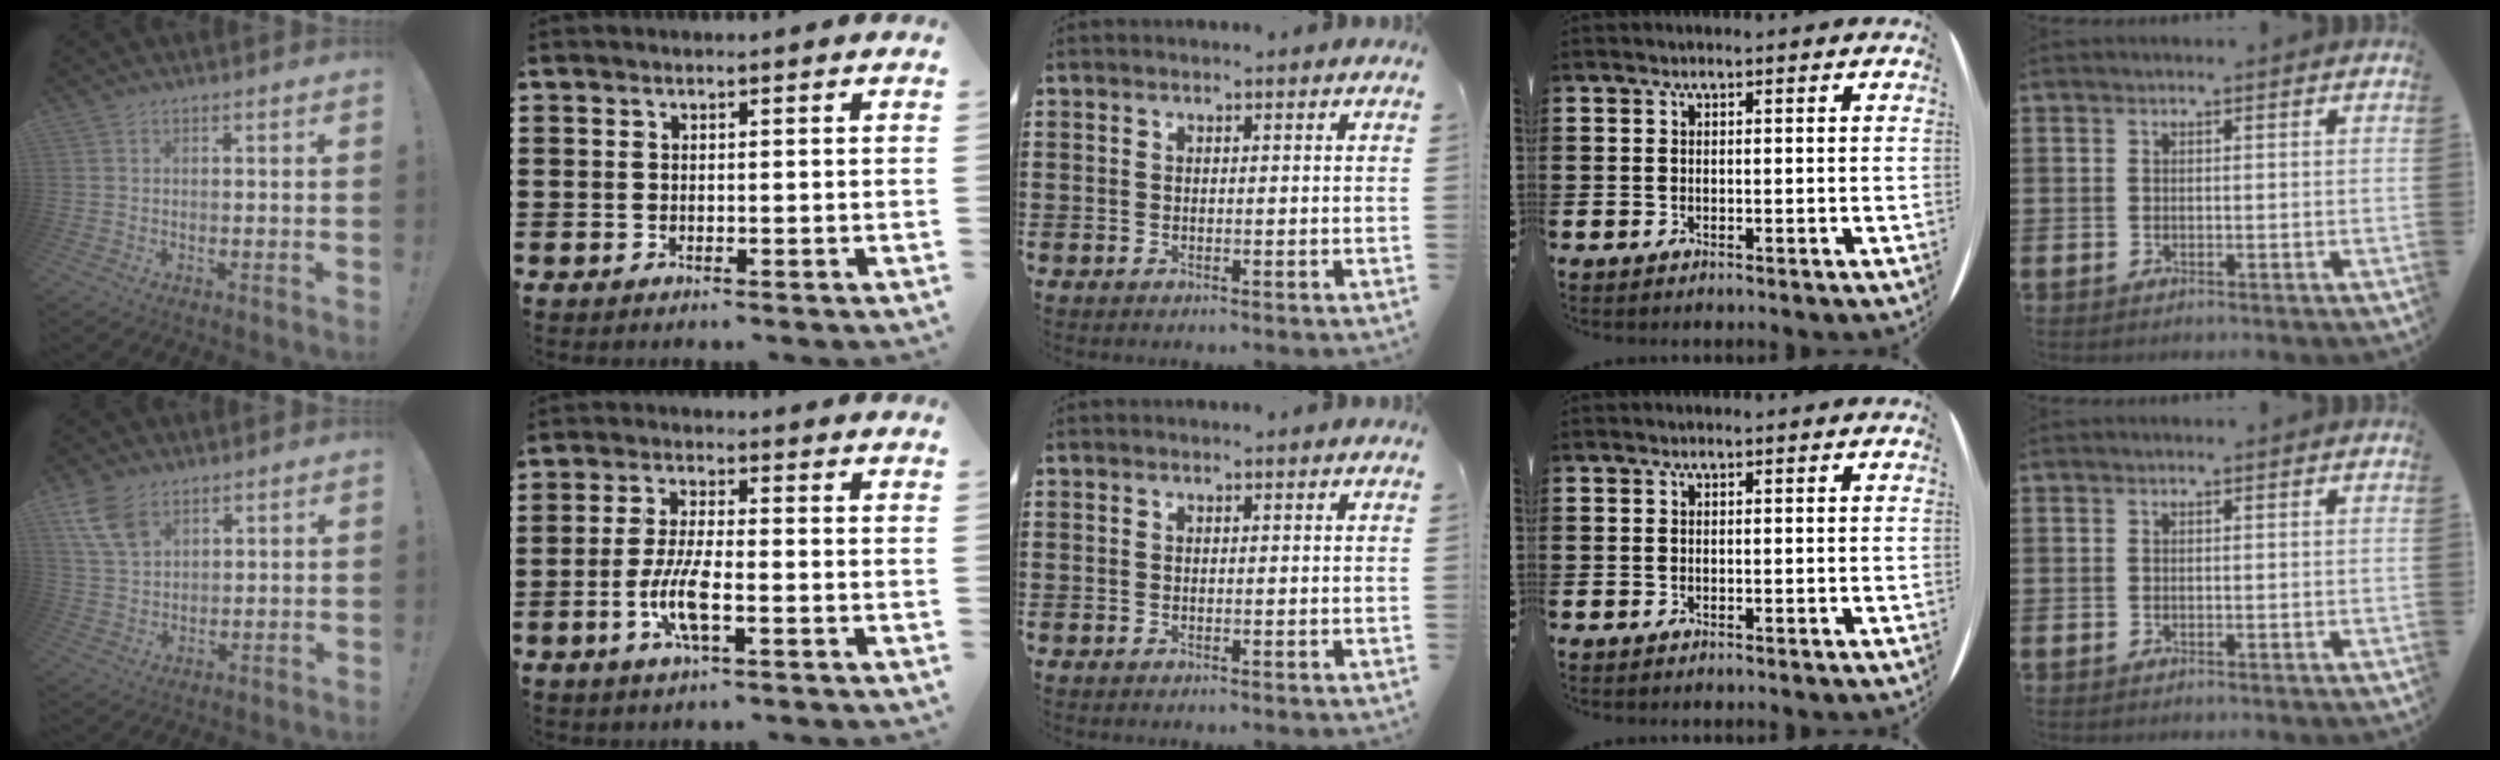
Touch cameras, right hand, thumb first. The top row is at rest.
{"thumb": {"total": 9.2, "force": [5.5, 5.3, 5.1], "torque": [-0.102, -0.018, 0.109]}, "index": {"total": 6.8, "force": [-2.4, 1.7, 6.1], "torque": [-0.135, -0.011, -0.048]}}